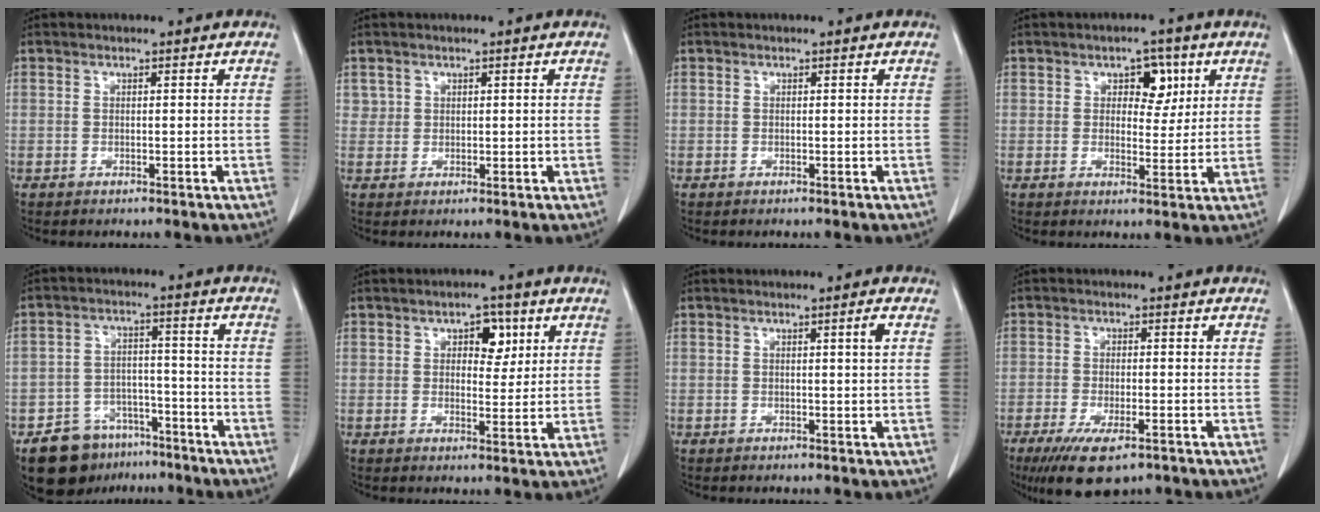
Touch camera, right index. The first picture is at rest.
{"total": 1.7, "force": [0.7, 1.5, 0.0], "torque": [0.013, 0.002, 0.009]}
{"total": 0.0}
{"total": 4.9, "force": [2.0, 2.9, 3.4], "torque": [-0.038, 0.008, 0.029]}
{"total": 9.4, "force": [-6.6, 6.2, 2.7], "torque": [-0.037, 0.021, -0.097]}
{"total": 4.5, "force": [1.8, 2.5, 3.2], "torque": [-0.039, 0.008, 0.025]}
{"total": 1.2, "force": [0.3, -0.4, 1.1], "torque": [-0.018, -0.001, 0.005]}
{"total": 8.6, "force": [-5.6, 2.6, 6.0], "torque": [-0.099, -0.017, -0.086]}